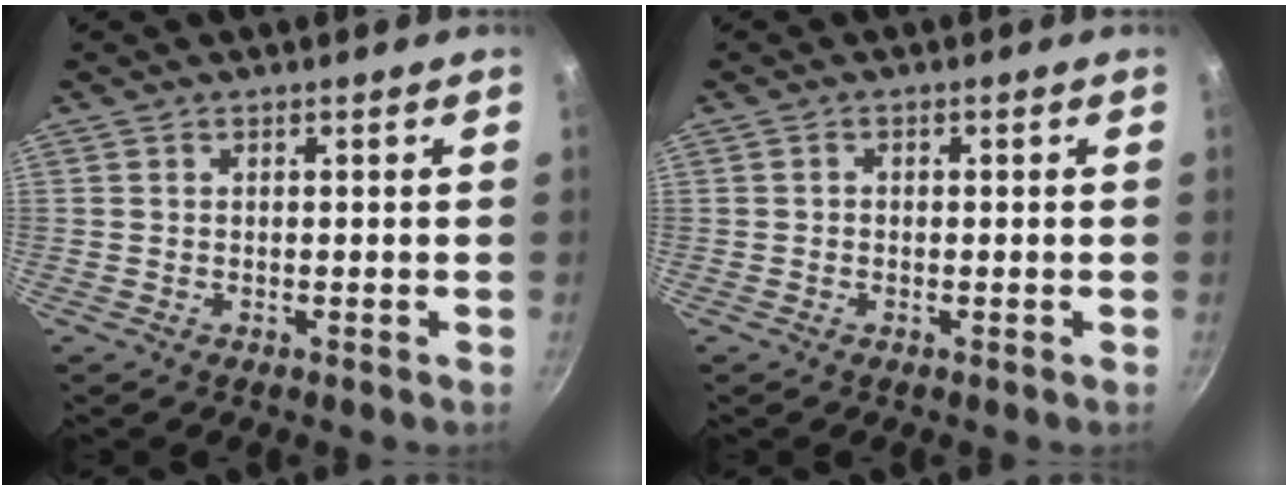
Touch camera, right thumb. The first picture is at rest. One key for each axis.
{"total": 0.6, "fx": -0.1, "fy": 0.5, "fz": 0.3, "tx": 0.000, "ty": 0.002, "tz": -0.006}